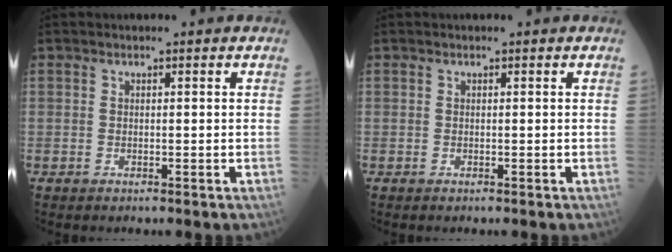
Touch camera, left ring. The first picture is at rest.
{"total": 0.0}